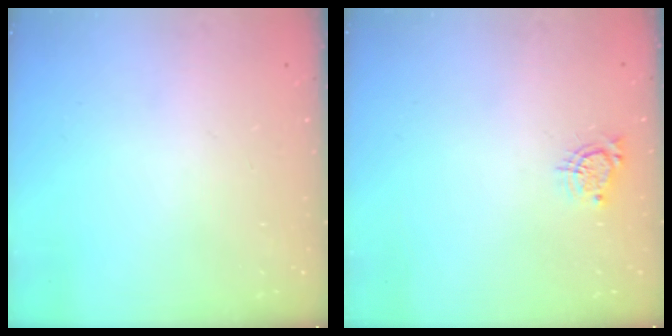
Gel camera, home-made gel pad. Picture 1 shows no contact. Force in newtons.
{"total": 4.0, "press": 4.0, "slide": 0.4}